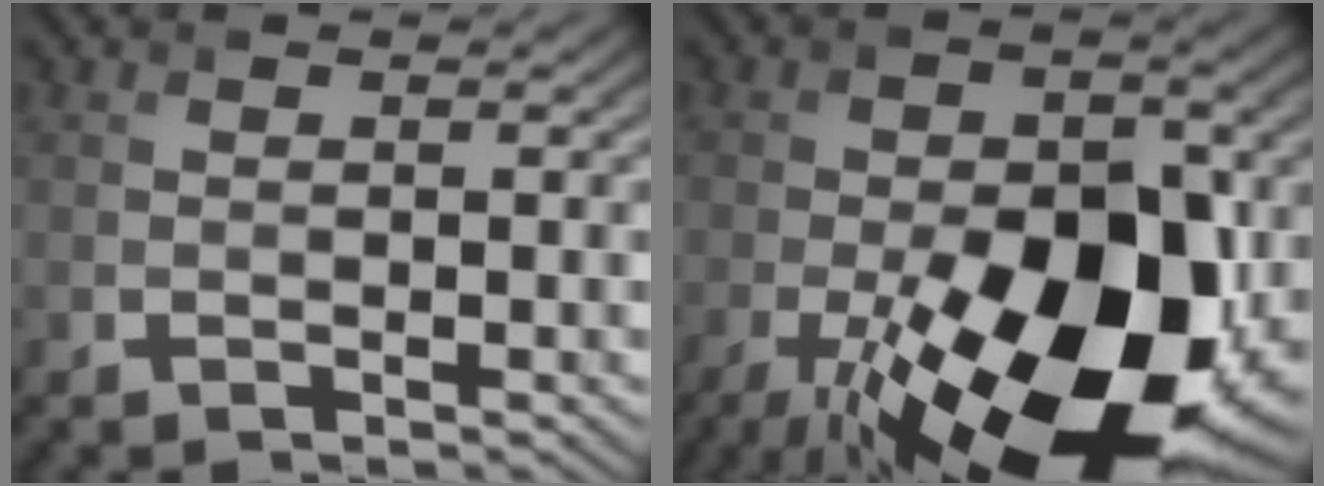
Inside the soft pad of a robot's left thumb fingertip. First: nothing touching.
{"total": 20.5, "force": [-6.9, 10.2, 16.4], "torque": [-0.258, -0.038, -0.089]}